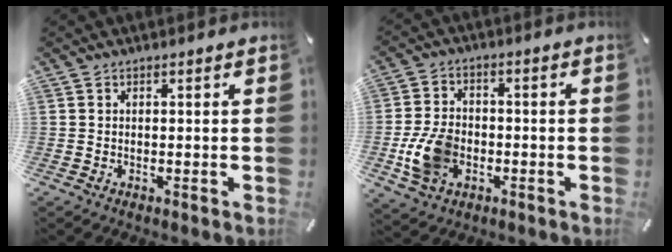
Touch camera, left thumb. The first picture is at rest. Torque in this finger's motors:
{"motor_torque": [1.36, 1.97, 0.90, 0.29, 0.10]}